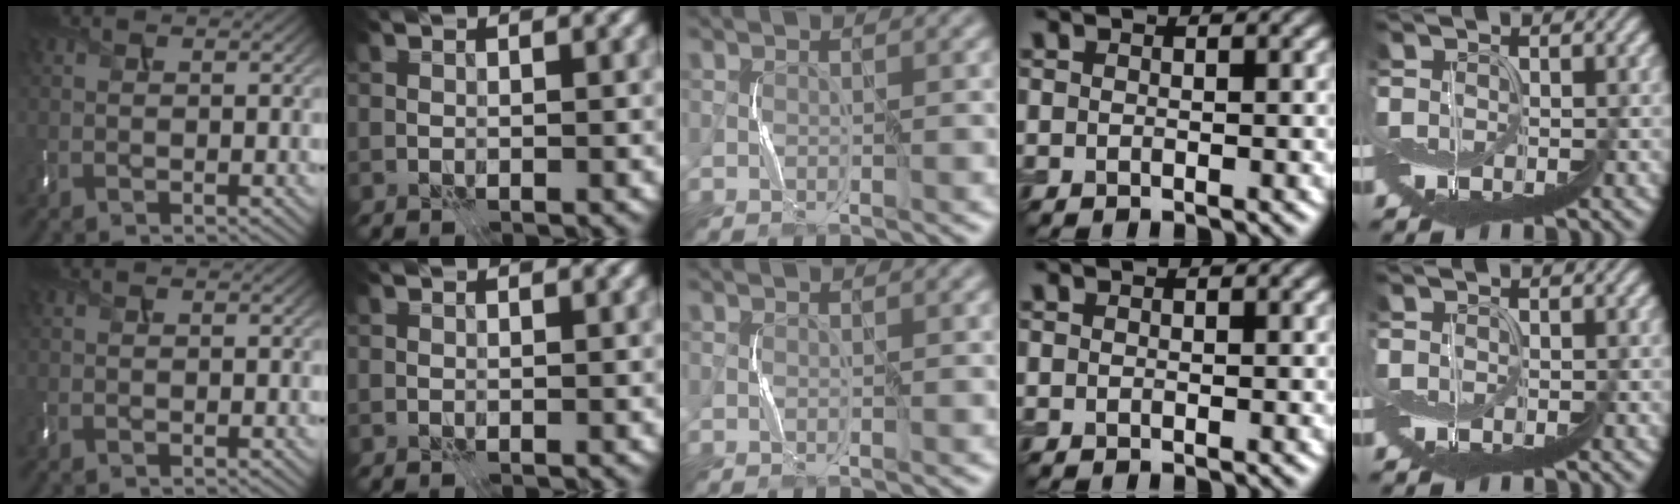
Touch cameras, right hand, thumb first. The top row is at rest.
{}